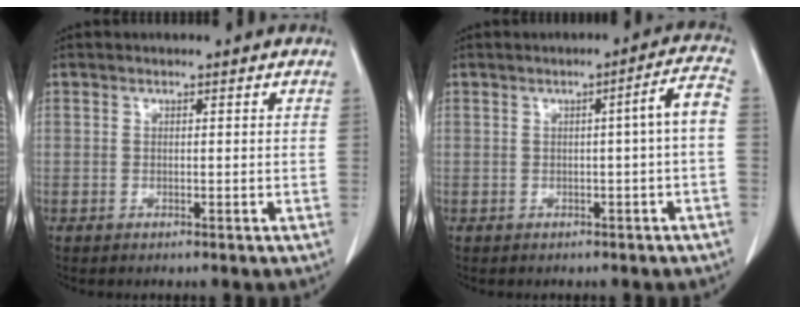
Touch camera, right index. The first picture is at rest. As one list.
[{"total": 4.2, "force": [-0.5, -0.4, 4.1], "torque": [-0.051, 0.010, -0.007]}]